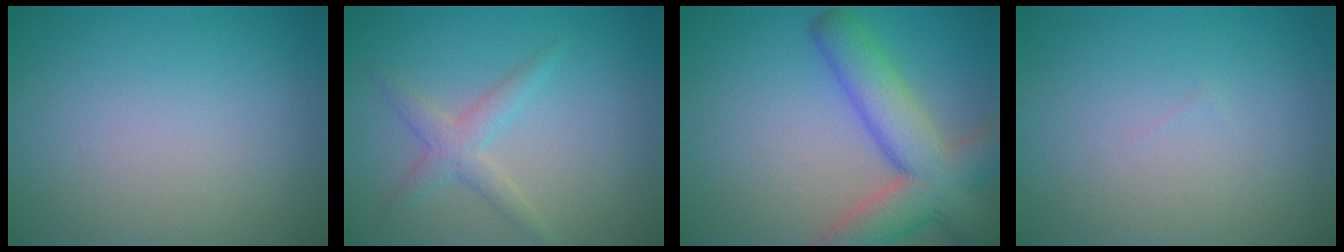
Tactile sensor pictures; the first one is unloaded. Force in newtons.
{"total": 2.3, "press": 2.3, "slide": 0.0}
{"total": 8.1, "press": 8.1, "slide": 0.7}
{"total": 0.0}